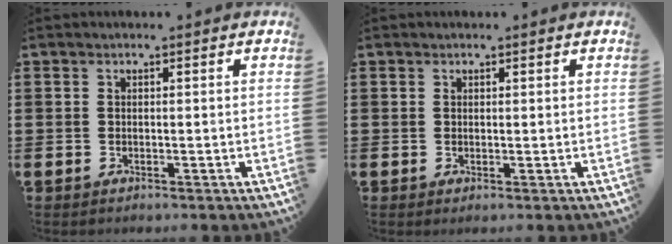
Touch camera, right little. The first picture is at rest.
{"total": 0.0}